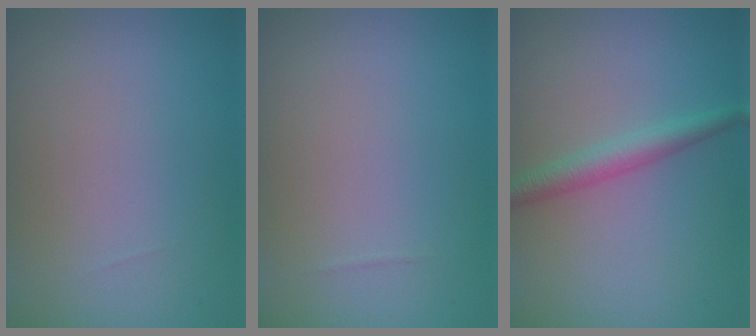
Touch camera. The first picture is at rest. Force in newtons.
{"total": 0.0}
{"total": 2.5, "press": 2.5, "slide": 0.0}